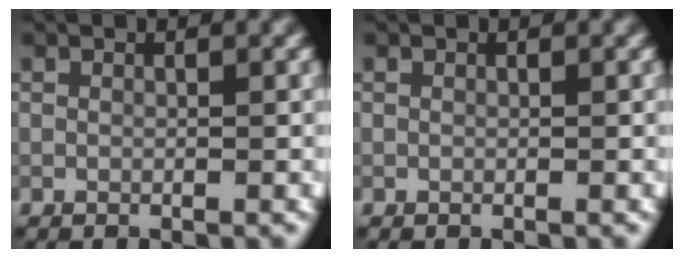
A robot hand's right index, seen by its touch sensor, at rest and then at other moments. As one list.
[{"total": 0.0}]